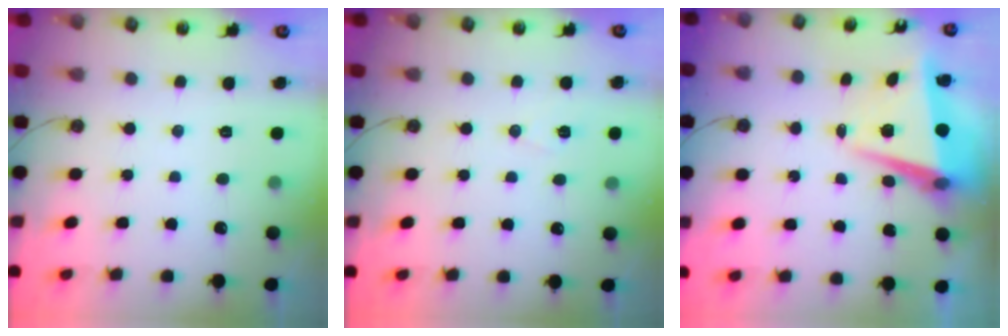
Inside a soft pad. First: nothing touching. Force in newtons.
{"total": 7.1, "press": 5.4, "slide": 4.5}
{"total": 6.7, "press": 6.5, "slide": 1.9}